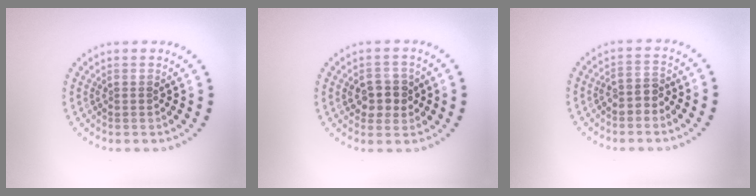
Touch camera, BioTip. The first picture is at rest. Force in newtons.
{"total": 2.8, "press": 2.8, "slide": 0.4}
{"total": 1.8, "press": 1.6, "slide": 0.9}